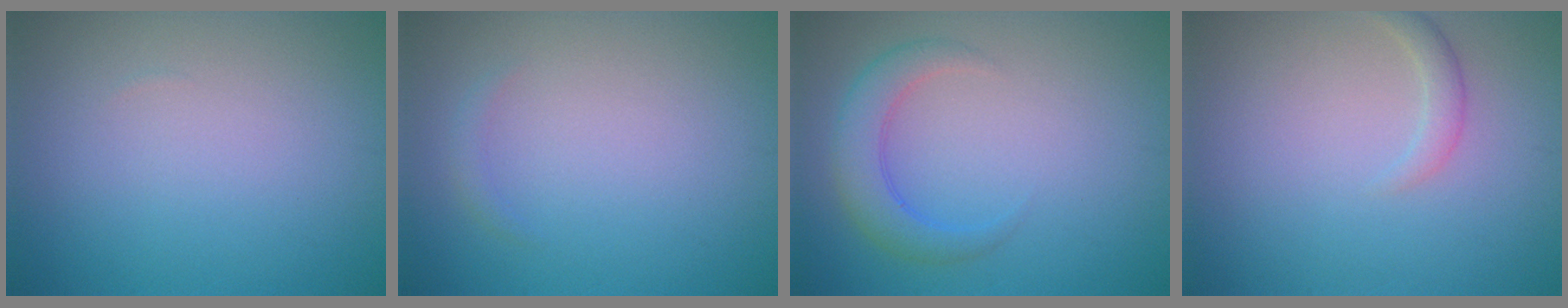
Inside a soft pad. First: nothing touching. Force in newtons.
{"total": 0.7, "press": 0.7, "slide": 0.1}
{"total": 3.3, "press": 3.3, "slide": 0.2}
{"total": 1.2, "press": 1.2, "slide": 0.0}